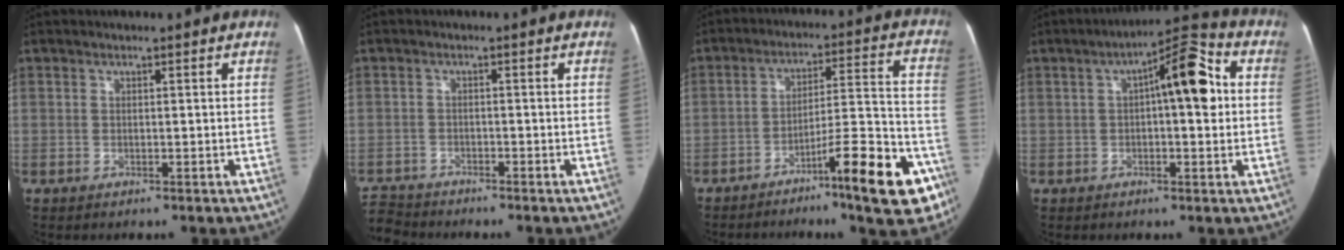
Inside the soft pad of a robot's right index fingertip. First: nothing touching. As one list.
[{"total": 4.4, "force": [-4.3, 1.0, -0.8], "torque": [0.013, -0.010, -0.082]}, {"total": 15.0, "force": [-8.7, 1.6, 12.2], "torque": [-0.168, 0.024, -0.126]}, {"total": 10.3, "force": [1.7, 2.4, 9.9], "torque": [-0.143, 0.037, 0.023]}]